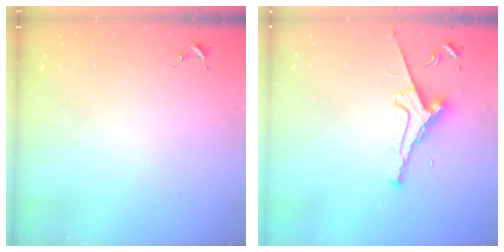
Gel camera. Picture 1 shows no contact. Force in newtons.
{"total": 9.3, "press": 9.2, "slide": 1.3}